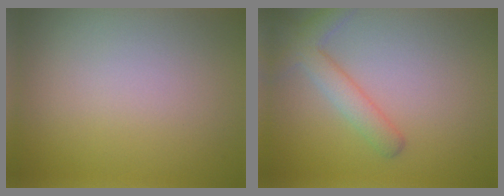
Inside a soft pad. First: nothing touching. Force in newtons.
{"total": 3.5, "press": 3.5, "slide": 0.2}